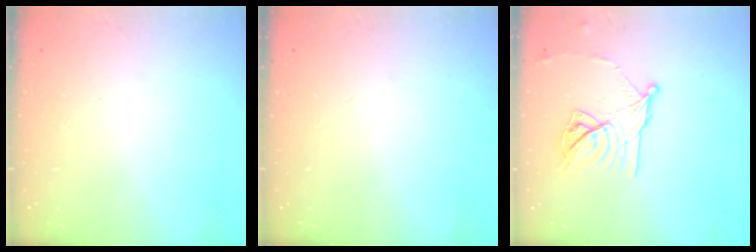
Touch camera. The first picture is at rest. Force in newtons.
{"total": 0.0}
{"total": 12.9, "press": 12.9, "slide": 0.2}